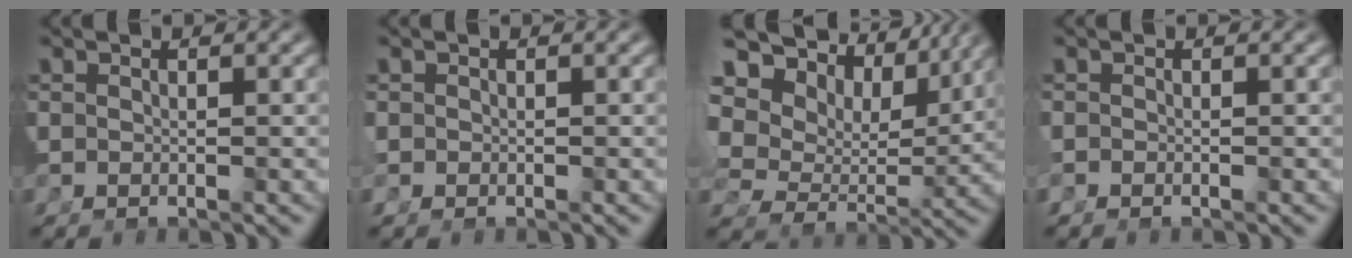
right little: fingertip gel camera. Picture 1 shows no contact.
{"total": 1.1, "force": [-0.4, 0.8, 0.6], "torque": [-0.025, -0.006, -0.003]}
{"total": 14.6, "force": [5.7, 10.0, 8.9], "torque": [-0.164, 0.009, 0.079]}
{"total": 0.9, "force": [-0.5, 0.4, 0.6], "torque": [-0.017, -0.002, -0.010]}